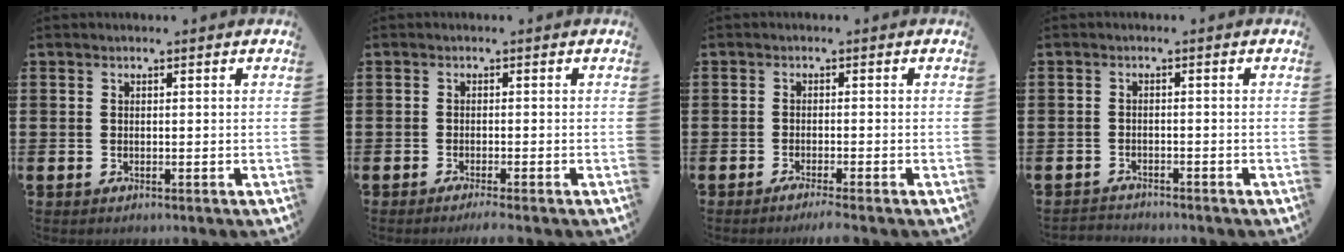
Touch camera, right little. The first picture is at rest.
{"total": 1.2, "force": [-0.9, 0.0, 0.8], "torque": [-0.012, -0.002, -0.016]}
{"total": 1.5, "force": [-1.1, 0.0, 1.0], "torque": [-0.016, 0.000, -0.021]}
{"total": 1.3, "force": [-1.3, 0.1, -0.2], "torque": [-0.001, 0.003, -0.029]}